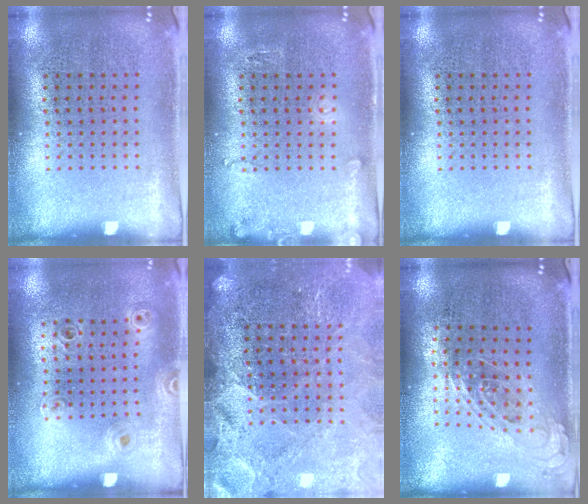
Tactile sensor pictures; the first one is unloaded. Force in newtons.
{"total": 1.3, "press": 1.3, "slide": 0.2}
{"total": 0.0}
{"total": 0.9, "press": 0.9, "slide": 0.1}
{"total": 3.6, "press": 3.0, "slide": 1.9}
{"total": 0.7, "press": 0.7, "slide": 0.3}